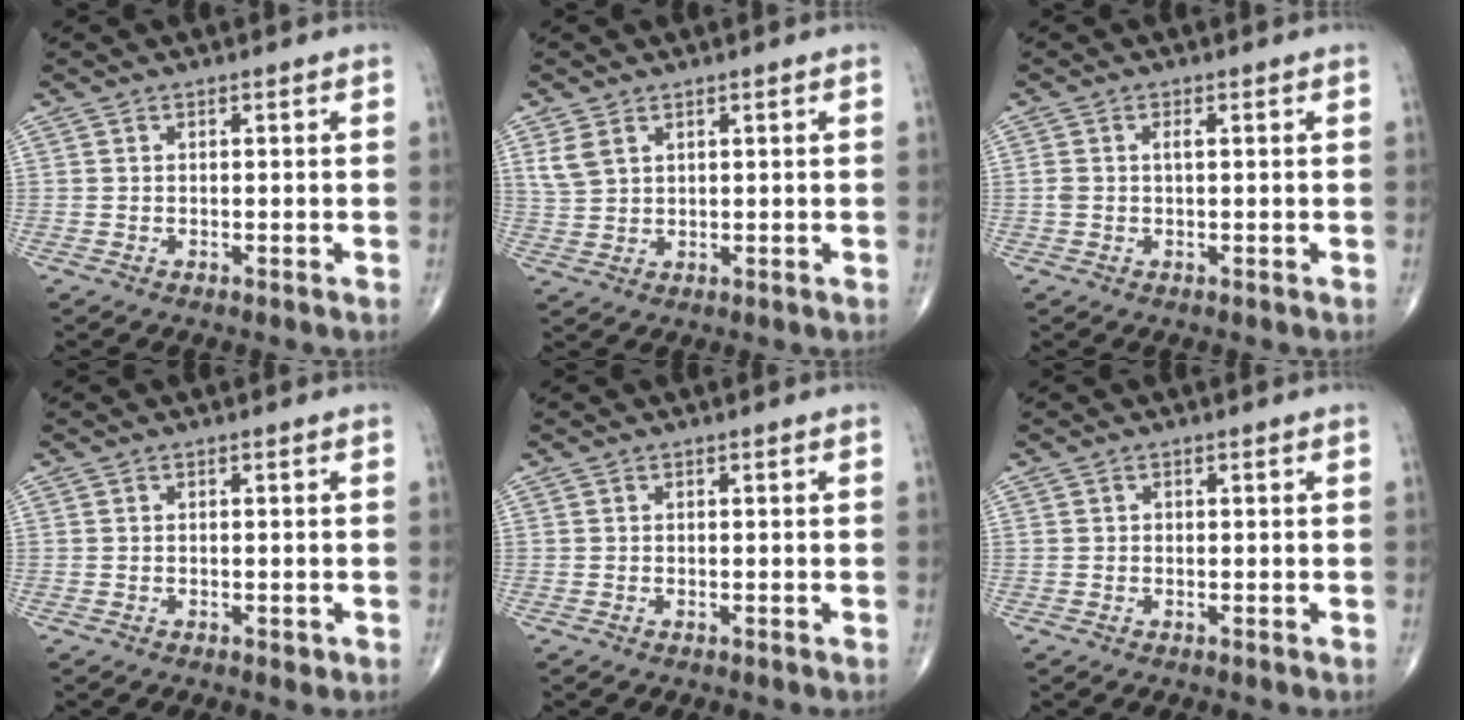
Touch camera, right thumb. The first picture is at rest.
{"total": 3.7, "force": [2.0, 2.3, 2.1], "torque": [-0.045, -0.003, 0.050]}
{"total": 1.6, "force": [0.2, 0.6, 1.4], "torque": [-0.038, 0.009, 0.006]}
{"total": 0.9, "force": [-0.3, 0.5, 0.6], "torque": [-0.010, -0.002, -0.003]}
{"total": 0.0}
{"total": 0.0}